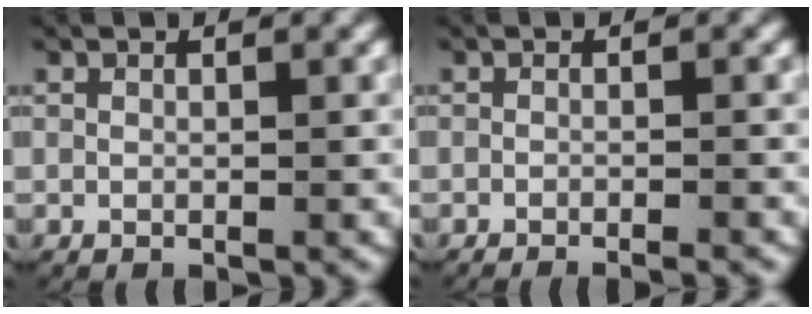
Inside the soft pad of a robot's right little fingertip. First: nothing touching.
{"total": 1.8, "force": [-1.7, -0.1, 0.6], "torque": [-0.007, 0.000, -0.029]}